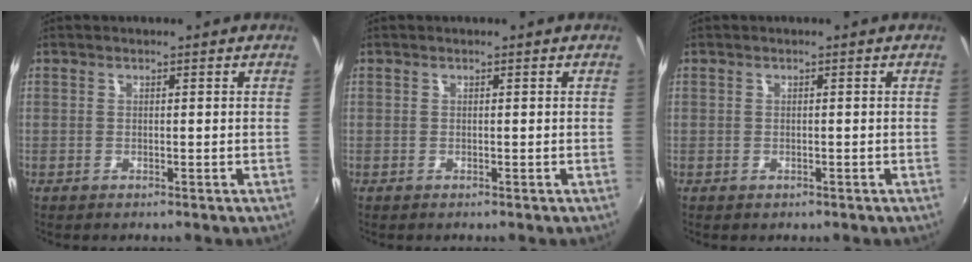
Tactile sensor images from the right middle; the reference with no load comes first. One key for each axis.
{"total": 0.0}
{"total": 0.7, "fx": -0.4, "fy": 0.6, "fz": 0.1, "tx": -0.001, "ty": -0.004, "tz": -0.004}